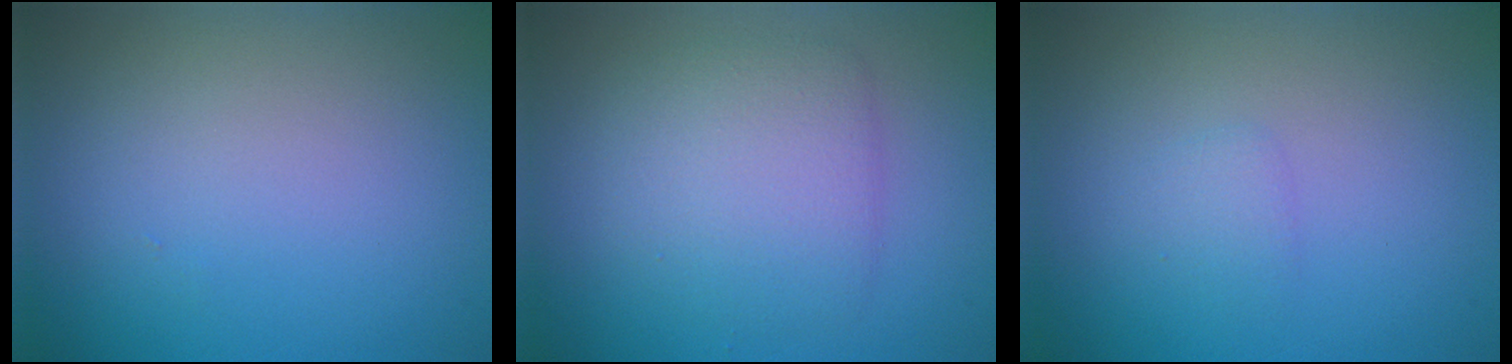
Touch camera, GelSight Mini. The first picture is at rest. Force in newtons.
{"total": 4.0, "press": 4.0, "slide": 0.0}
{"total": 0.9, "press": 0.9, "slide": 0.1}